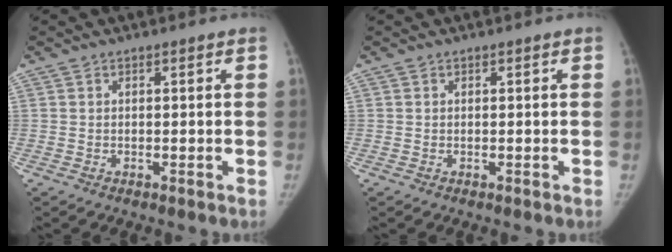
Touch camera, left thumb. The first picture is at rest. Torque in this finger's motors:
{"motor_torque": [-0.06, 0.07, 0.28, -0.12, 0.00]}